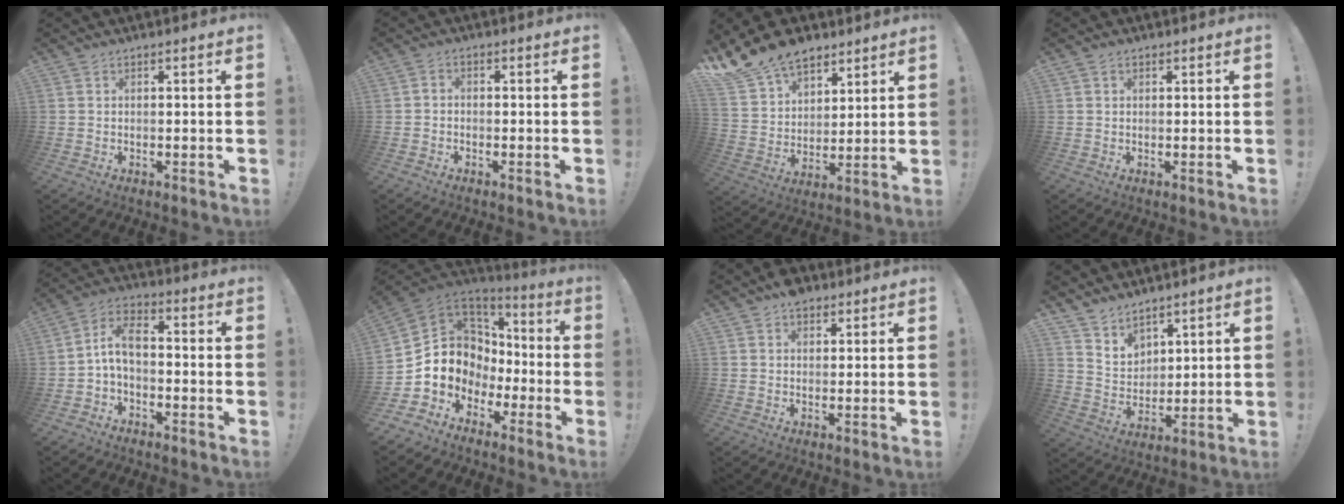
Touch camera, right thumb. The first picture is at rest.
{"total": 1.7, "force": [-1.4, 0.7, 0.7], "torque": [-0.014, 0.010, -0.024]}
{"total": 15.6, "force": [11.9, 8.7, 5.2], "torque": [-0.111, -0.076, 0.227]}
{"total": 0.9, "force": [0.5, 0.7, 0.2], "torque": [-0.003, 0.001, 0.009]}
{"total": 7.2, "force": [-1.2, 4.2, 5.8], "torque": [-0.113, 0.005, -0.019]}
{"total": 8.8, "force": [-1.0, 8.2, 3.0], "torque": [-0.054, -0.015, -0.003]}
{"total": 4.7, "force": [3.0, 3.2, 1.7], "torque": [-0.023, -0.009, 0.055]}
{"total": 7.3, "force": [6.2, 3.9, 0.3], "torque": [-0.021, -0.060, 0.123]}